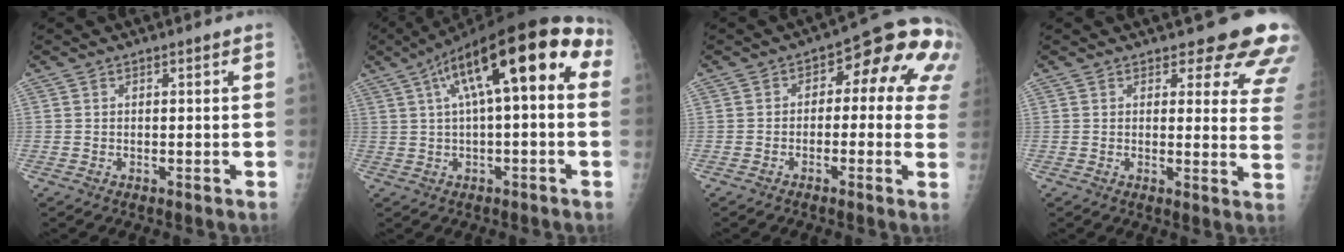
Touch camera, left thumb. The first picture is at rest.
{"total": 19.3, "force": [4.5, 6.7, 17.5], "torque": [-0.246, 0.050, 0.060]}
{"total": 13.7, "force": [2.4, 7.0, 11.5], "torque": [-0.093, 0.031, 0.014]}
{"total": 13.1, "force": [10.8, 4.7, 5.7], "torque": [-0.011, -0.064, 0.095]}